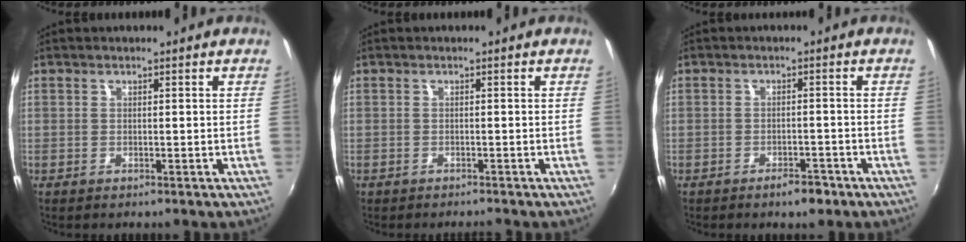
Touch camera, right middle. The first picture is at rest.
{"total": 1.1, "force": [-1.1, 0.2, 0.1], "torque": [-0.009, -0.004, -0.019]}
{"total": 3.2, "force": [-2.4, 1.3, 1.7], "torque": [-0.033, 0.000, -0.032]}